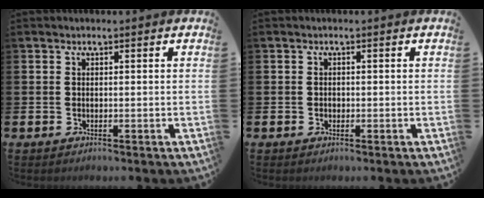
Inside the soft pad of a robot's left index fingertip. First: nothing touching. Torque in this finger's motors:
{"motor_torque": [-0.05, 0.03, -0.02, -0.01]}